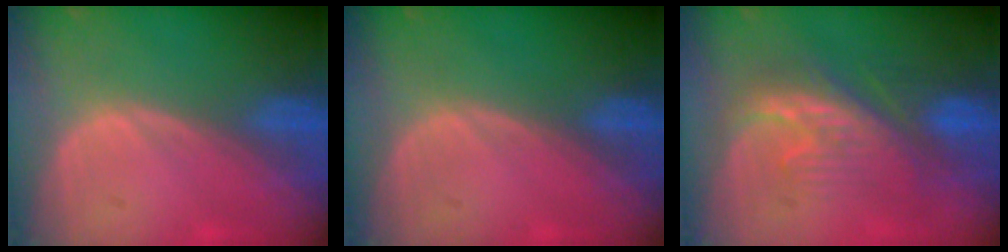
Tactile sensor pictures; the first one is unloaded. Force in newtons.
{"total": 0.0}
{"total": 8.0, "press": 7.9, "slide": 1.5}